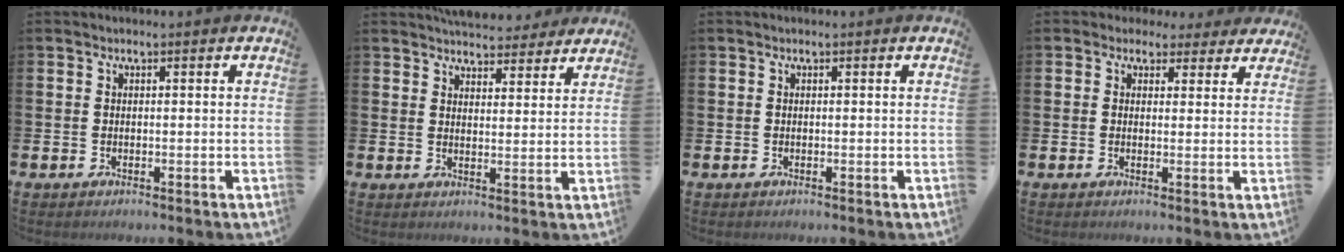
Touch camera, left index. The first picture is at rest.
{"total": 5.4, "force": [5.2, 1.4, 0.5], "torque": [-0.016, -0.028, 0.094]}
{"total": 0.0}
{"total": 2.6, "force": [1.9, 1.8, 0.0], "torque": [-0.005, -0.008, 0.028]}